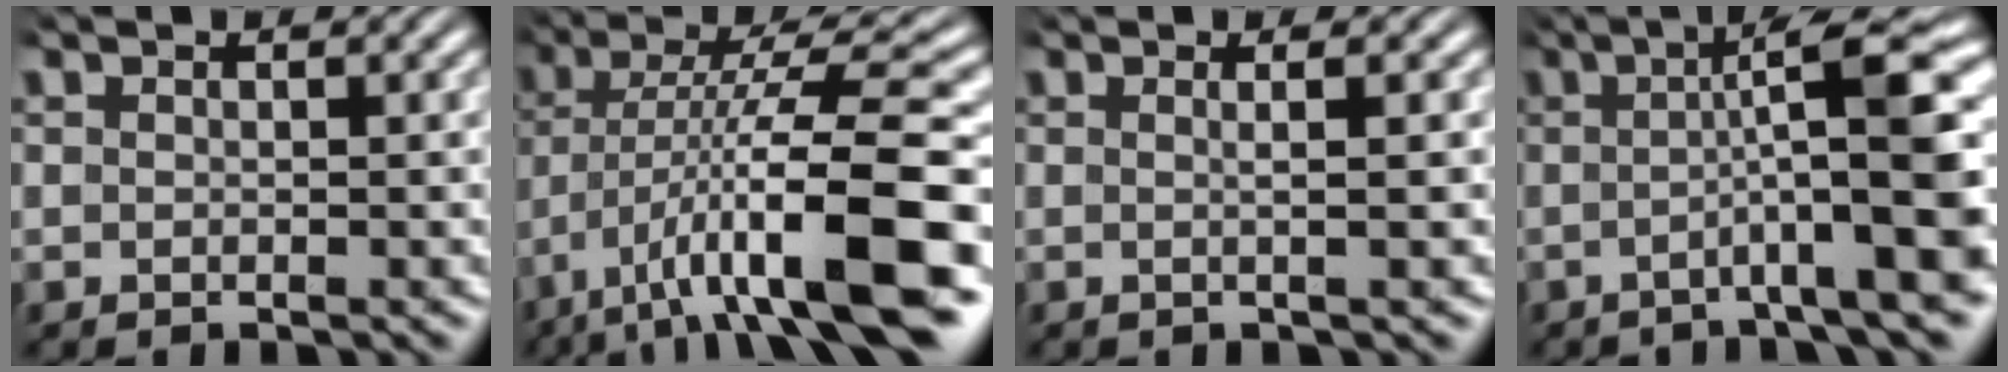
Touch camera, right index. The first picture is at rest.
{"total": 10.6, "force": [-3.2, 3.2, 9.6], "torque": [-0.150, -0.017, -0.031]}
{"total": 1.7, "force": [0.0, -0.6, 1.6], "torque": [-0.030, 0.000, -0.001]}
{"total": 10.2, "force": [0.7, 2.3, 9.9], "torque": [-0.142, 0.008, 0.009]}